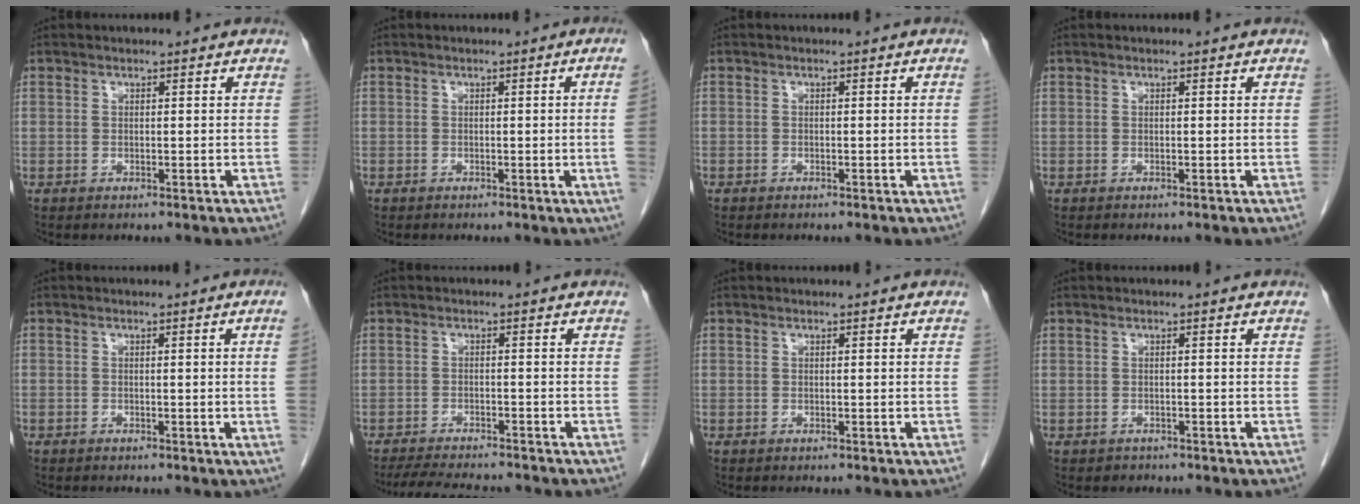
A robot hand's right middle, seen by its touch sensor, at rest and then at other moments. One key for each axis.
{"total": 2.8, "fx": -0.2, "fy": -1.1, "fz": 2.6, "tx": -0.026, "ty": -0.002, "tz": -0.001}
{"total": 0.0}
{"total": 0.0}
{"total": 1.7, "fx": -0.4, "fy": -0.5, "fz": 1.5, "tx": -0.016, "ty": 0.000, "tz": -0.006}
{"total": 9.2, "fx": -8.4, "fy": 1.1, "fz": 3.4, "tx": -0.052, "ty": -0.009, "tz": -0.125}
{"total": 0.0}
{"total": 1.0, "fx": -0.7, "fy": 0.7, "fz": -0.1, "tx": -0.005, "ty": 0.002, "tz": -0.013}